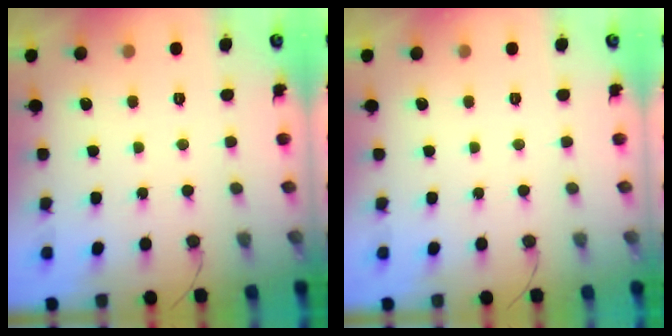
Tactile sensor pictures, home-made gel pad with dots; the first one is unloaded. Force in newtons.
{"total": 0.0}